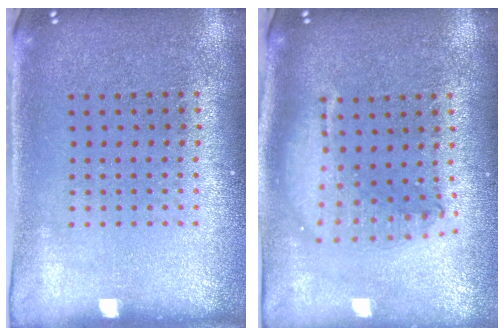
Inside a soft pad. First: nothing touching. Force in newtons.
{"total": 1.9, "press": 1.5, "slide": 1.1}